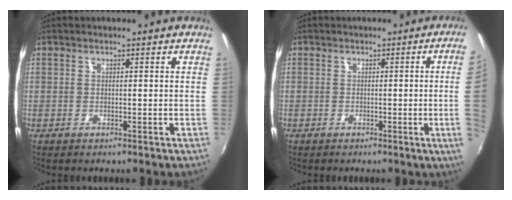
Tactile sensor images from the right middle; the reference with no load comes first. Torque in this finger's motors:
{"motor_torque": [1.00, -1.14, -0.54, -0.21]}